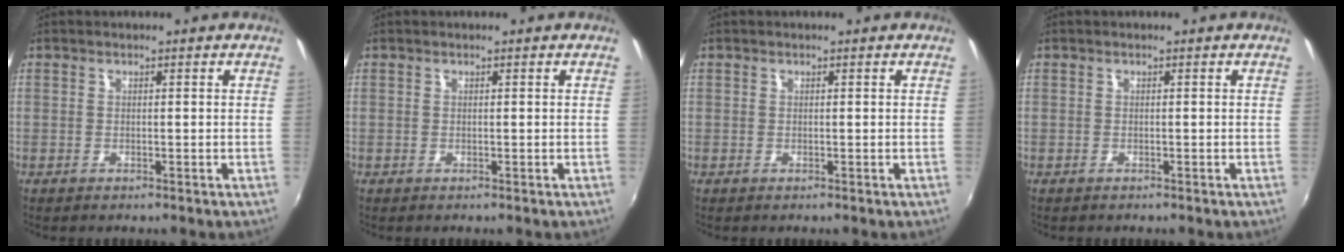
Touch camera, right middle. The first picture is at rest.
{"total": 0.0}
{"total": 0.0}
{"total": 0.0}